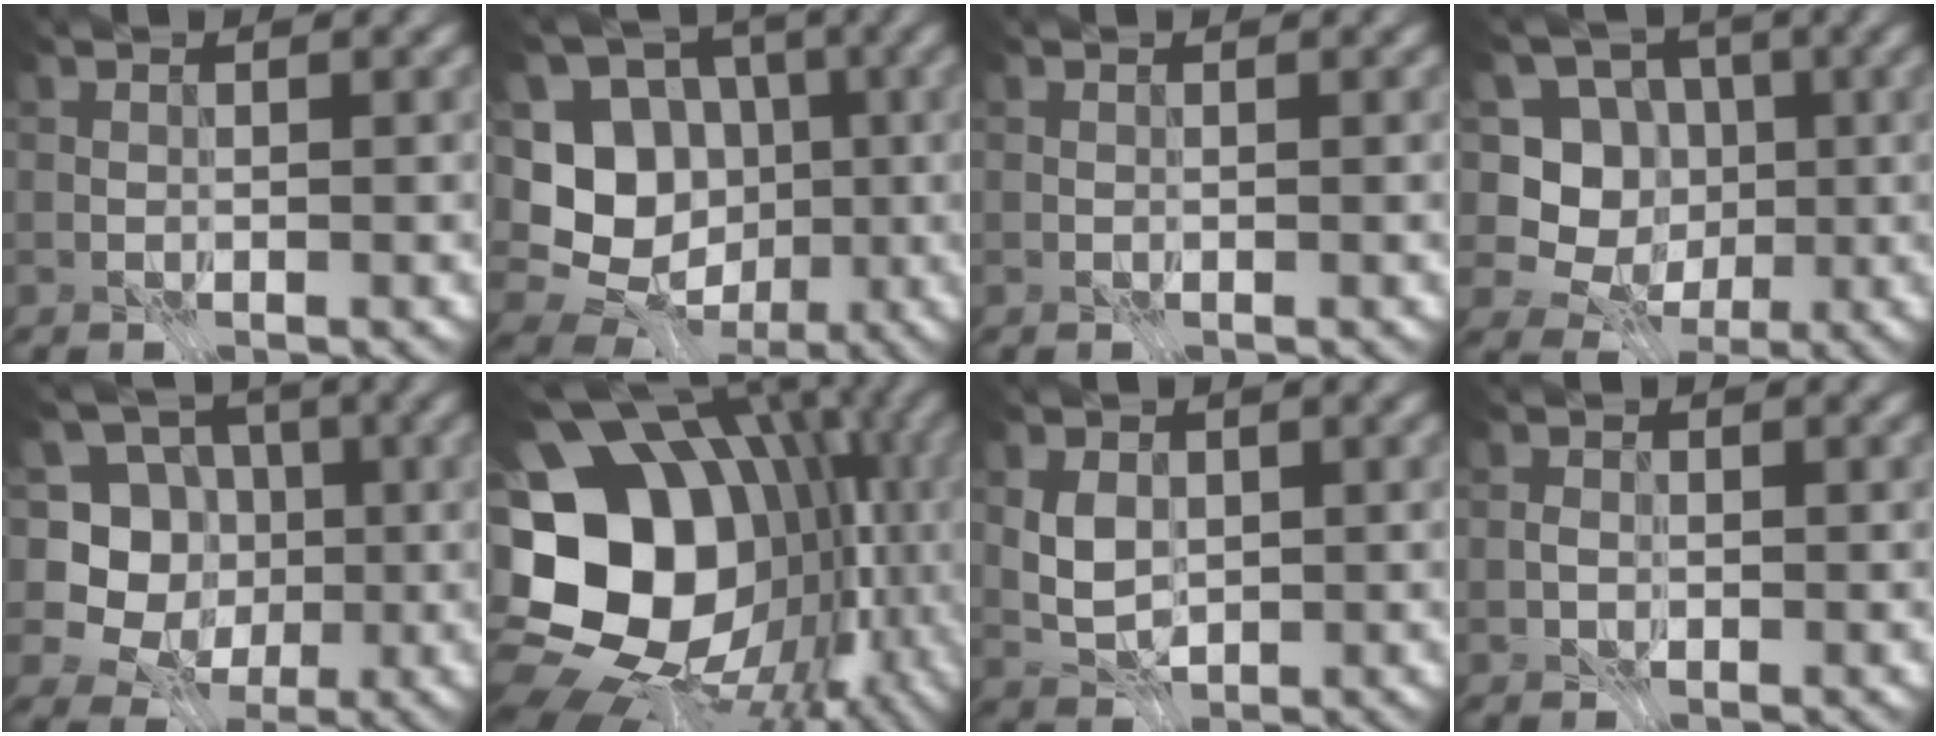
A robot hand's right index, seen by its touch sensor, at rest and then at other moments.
{"total": 9.4, "force": [-2.0, 8.0, 4.6], "torque": [-0.080, -0.003, -0.046]}
{"total": 0.0}
{"total": 7.5, "force": [-1.2, 6.9, 2.5], "torque": [-0.042, 0.015, -0.049]}
{"total": 8.4, "force": [-1.5, 7.8, 2.9], "torque": [-0.058, 0.021, -0.056]}
{"total": 17.8, "force": [-1.0, 14.0, 10.9], "torque": [-0.187, 0.017, -0.009]}
{"total": 2.9, "force": [-0.2, 2.2, 1.9], "torque": [-0.036, -0.008, -0.004]}
{"total": 1.0, "force": [-0.5, 0.8, 0.3], "torque": [-0.003, -0.002, -0.013]}